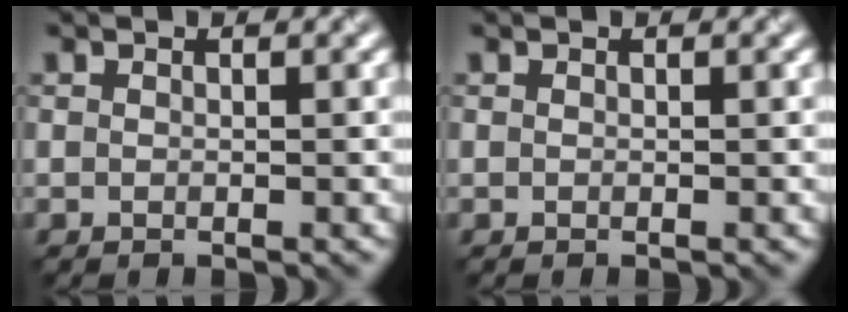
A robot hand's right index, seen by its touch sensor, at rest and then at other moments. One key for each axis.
{"total": 0.0}